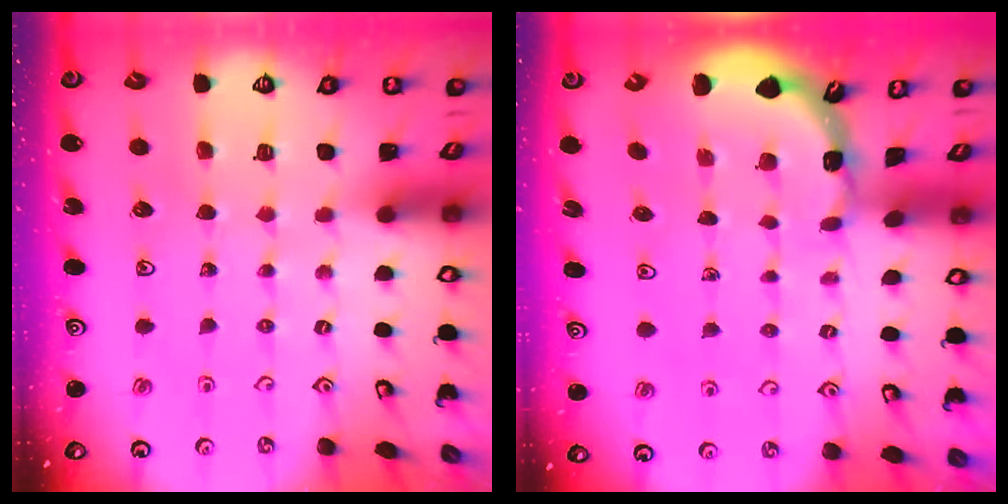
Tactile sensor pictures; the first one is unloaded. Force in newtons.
{"total": 1.8, "press": 1.8, "slide": 0.1}